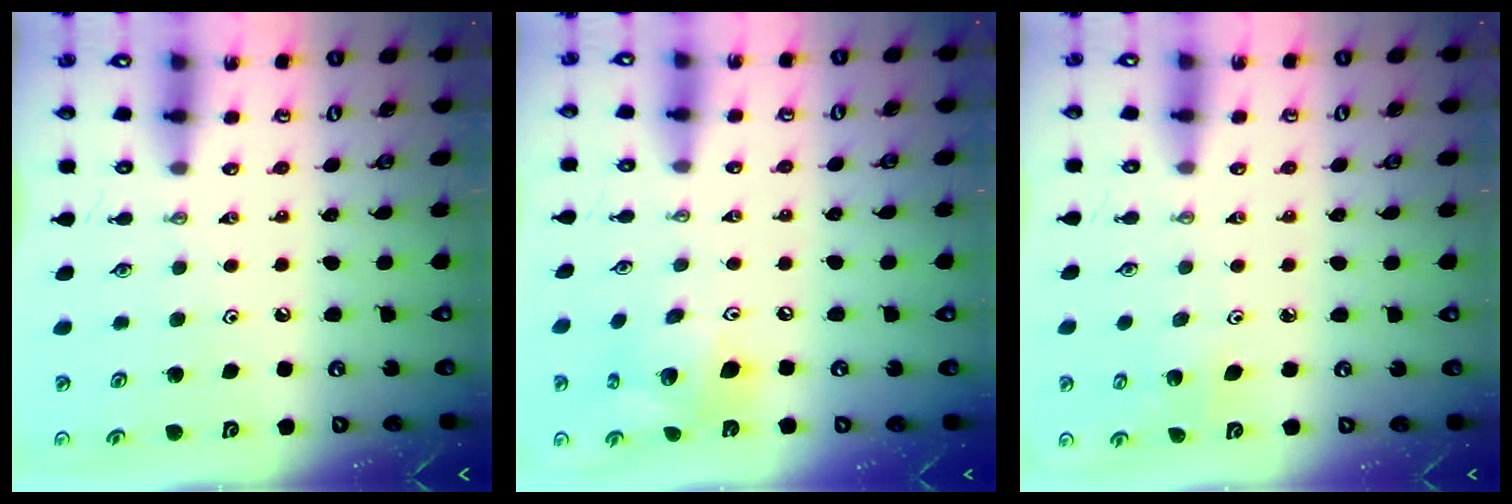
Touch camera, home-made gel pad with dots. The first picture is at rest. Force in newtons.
{"total": 13.6, "press": 13.5, "slide": 1.4}
{"total": 3.2, "press": 3.2, "slide": 0.3}